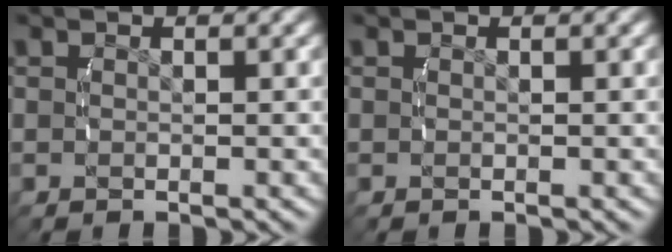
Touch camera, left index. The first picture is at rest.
{"total": 0.0}